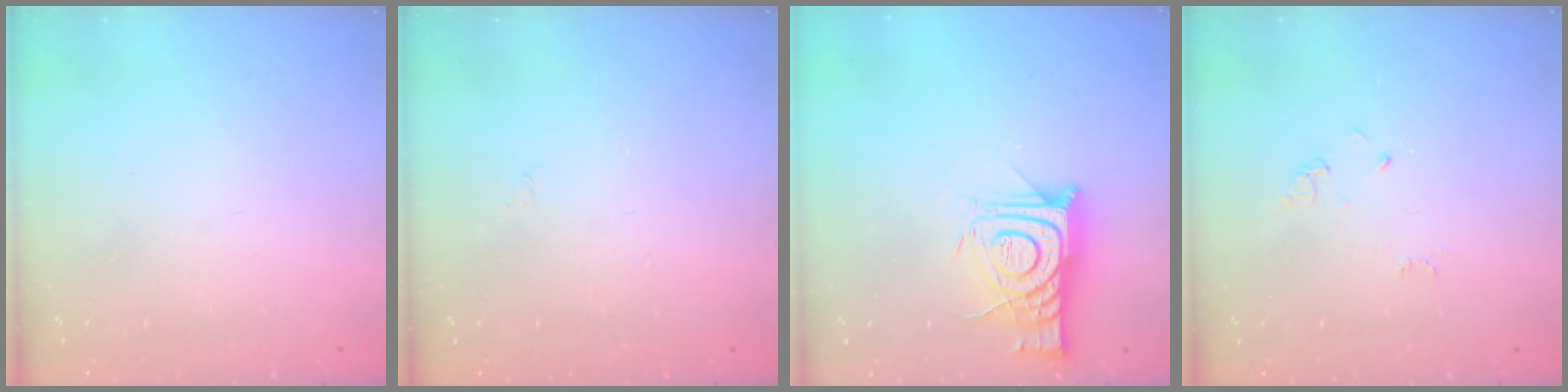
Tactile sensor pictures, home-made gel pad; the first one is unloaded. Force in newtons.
{"total": 3.4, "press": 3.3, "slide": 0.5}
{"total": 12.7, "press": 12.6, "slide": 1.1}
{"total": 2.6, "press": 2.6, "slide": 0.4}